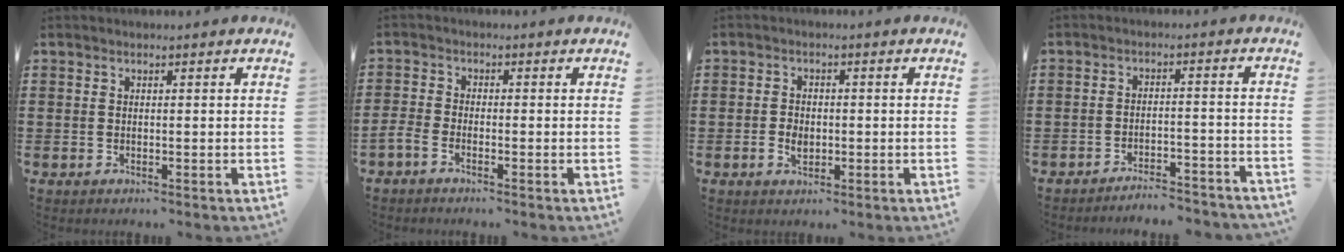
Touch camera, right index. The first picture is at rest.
{"total": 1.8, "force": [-1.5, 0.3, 0.9], "torque": [-0.032, -0.002, -0.034]}
{"total": 2.6, "force": [-0.7, 1.6, 1.9], "torque": [-0.039, -0.001, -0.011]}
{"total": 3.8, "force": [-3.8, 0.0, 0.6], "torque": [-0.014, 0.000, -0.079]}